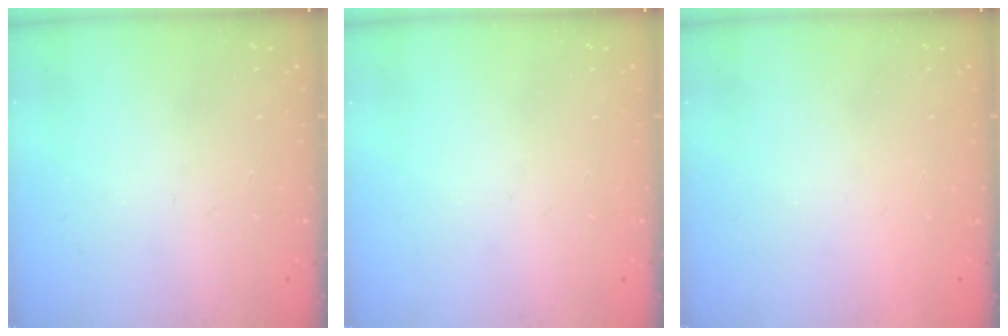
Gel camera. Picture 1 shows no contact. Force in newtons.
{"total": 0.0}
{"total": 1.6, "press": 1.5, "slide": 0.1}